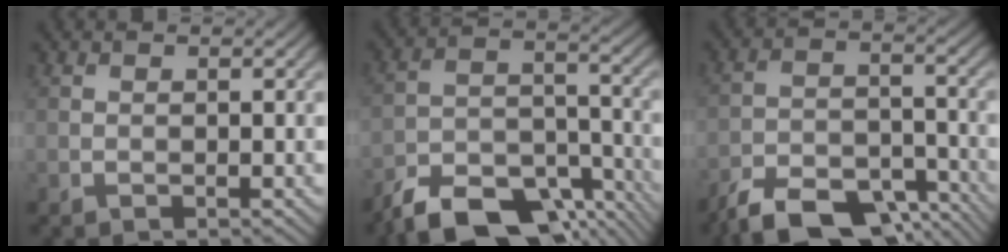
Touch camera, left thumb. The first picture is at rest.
{"total": 13.4, "force": [-10.5, 5.3, 6.4], "torque": [-0.123, -0.010, -0.175]}
{"total": 11.6, "force": [-9.1, 4.4, 5.7], "torque": [-0.100, -0.012, -0.155]}